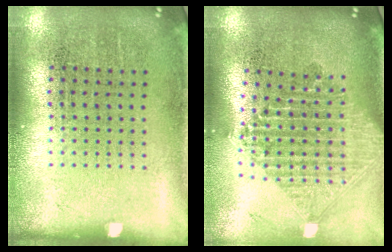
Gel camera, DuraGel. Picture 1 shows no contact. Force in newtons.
{"total": 2.2, "press": 1.7, "slide": 1.4}